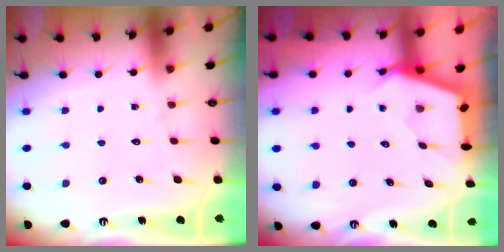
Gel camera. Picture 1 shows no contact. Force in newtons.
{"total": 2.7, "press": 2.7, "slide": 0.4}